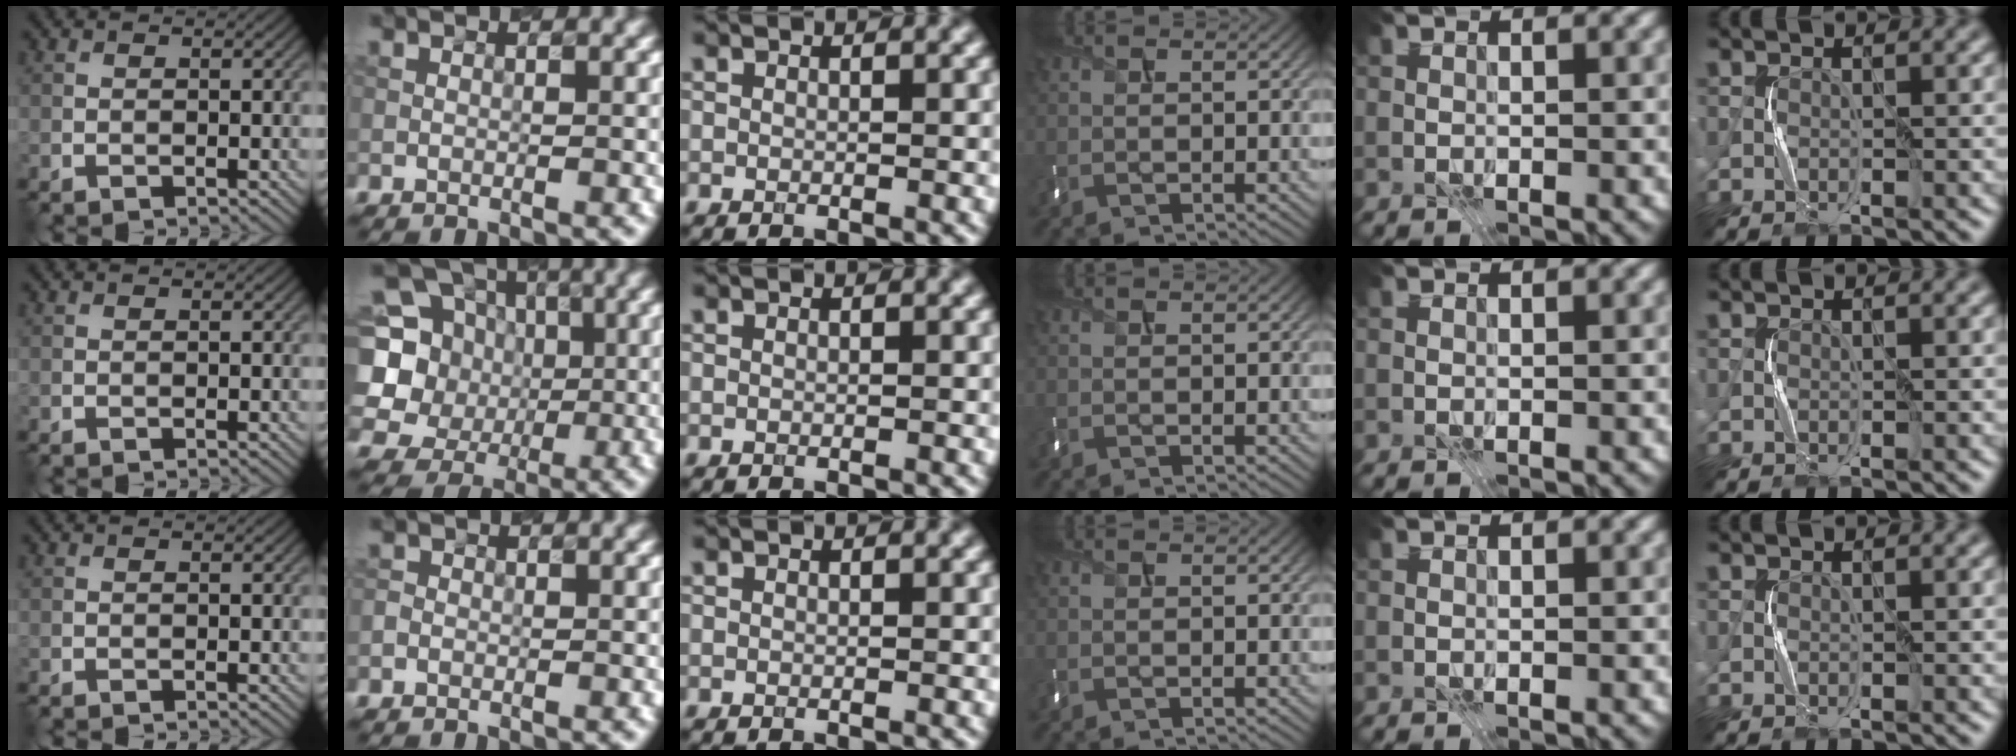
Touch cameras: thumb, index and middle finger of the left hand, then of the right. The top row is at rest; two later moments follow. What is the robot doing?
{"motion": "press", "object": "keyboard"}